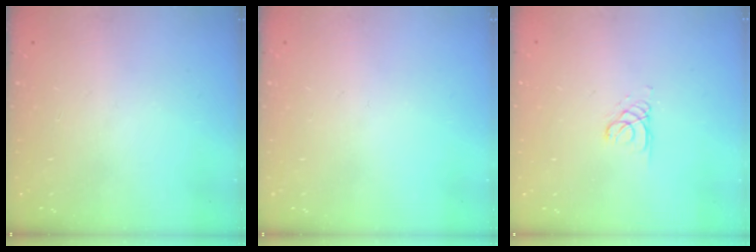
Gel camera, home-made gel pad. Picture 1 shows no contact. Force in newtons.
{"total": 0.0}
{"total": 1.1, "press": 1.1, "slide": 0.1}